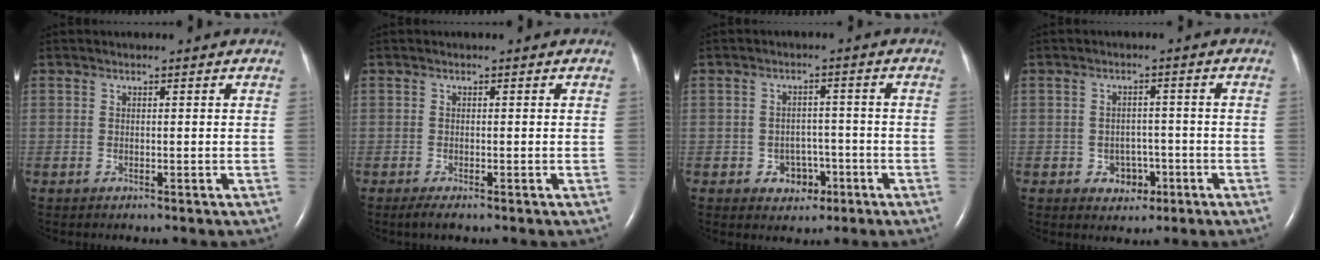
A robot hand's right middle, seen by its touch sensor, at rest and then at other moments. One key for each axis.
{"total": 1.5, "fx": -1.0, "fy": 0.1, "fz": 1.1, "tx": -0.028, "ty": -0.006, "tz": -0.019}
{"total": 4.1, "fx": -1.9, "fy": 3.2, "fz": 1.8, "tx": -0.022, "ty": 0.013, "tz": -0.019}
{"total": 3.7, "fx": -1.5, "fy": 3.0, "fz": 1.6, "tx": -0.018, "ty": 0.011, "tz": -0.013}